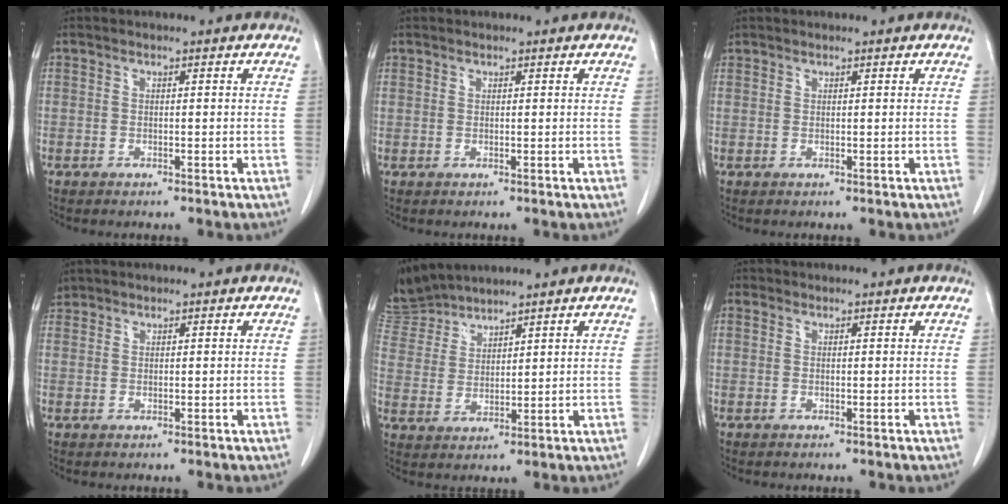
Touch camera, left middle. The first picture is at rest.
{"total": 0.6, "force": [0.5, 0.4, 0.0], "torque": [-0.002, -0.001, 0.008]}
{"total": 0.9, "force": [0.8, 0.5, -0.1], "torque": [-0.001, 0.008, 0.015]}
{"total": 1.6, "force": [1.3, 0.9, -0.1], "torque": [0.002, 0.011, 0.023]}
{"total": 7.7, "force": [7.6, 1.0, 0.3], "torque": [-0.019, 0.011, 0.165]}
{"total": 0.8, "force": [0.4, 0.7, 0.1], "torque": [0.002, 0.002, 0.004]}